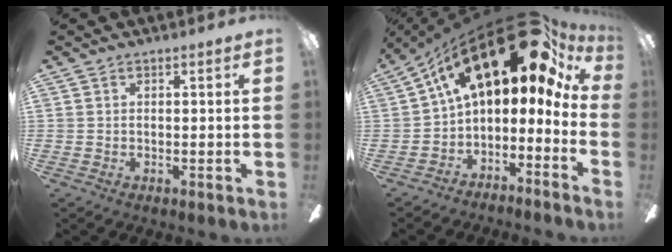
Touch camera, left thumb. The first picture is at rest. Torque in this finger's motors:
{"motor_torque": [1.15, 3.86, 1.59, -1.18, 0.21]}